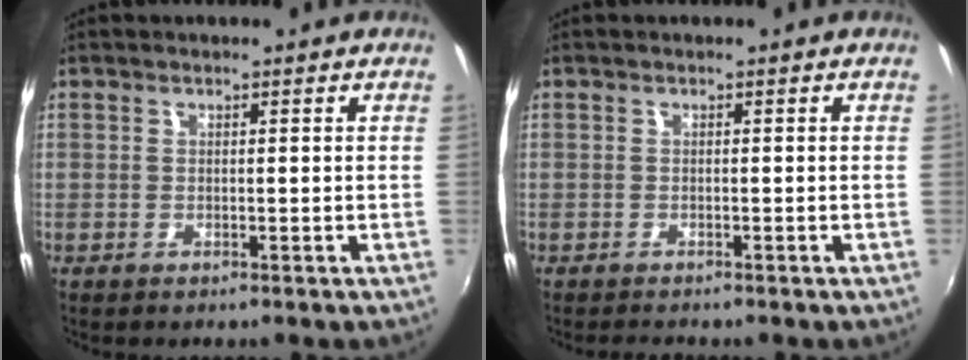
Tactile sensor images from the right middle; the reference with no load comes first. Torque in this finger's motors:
{"motor_torque": [0.01, 0.01, 0.07, 0.04]}